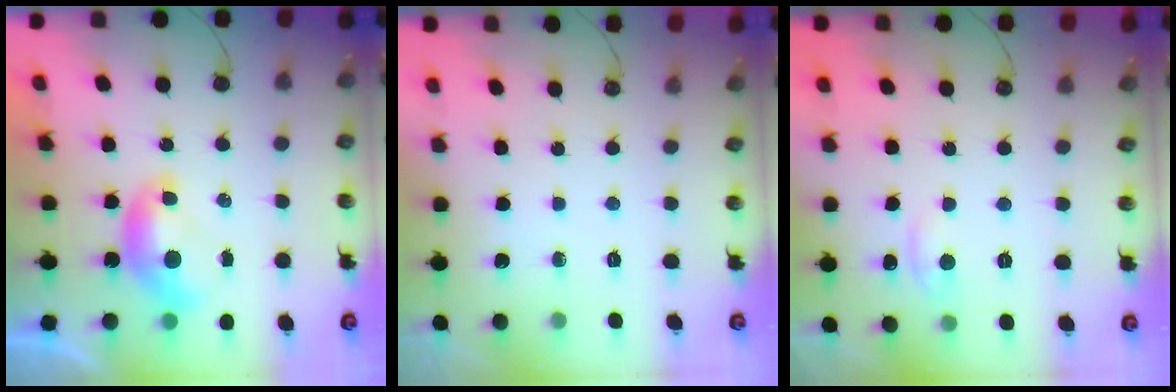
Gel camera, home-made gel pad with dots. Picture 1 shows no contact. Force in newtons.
{"total": 0.0}
{"total": 1.2, "press": 1.0, "slide": 0.6}